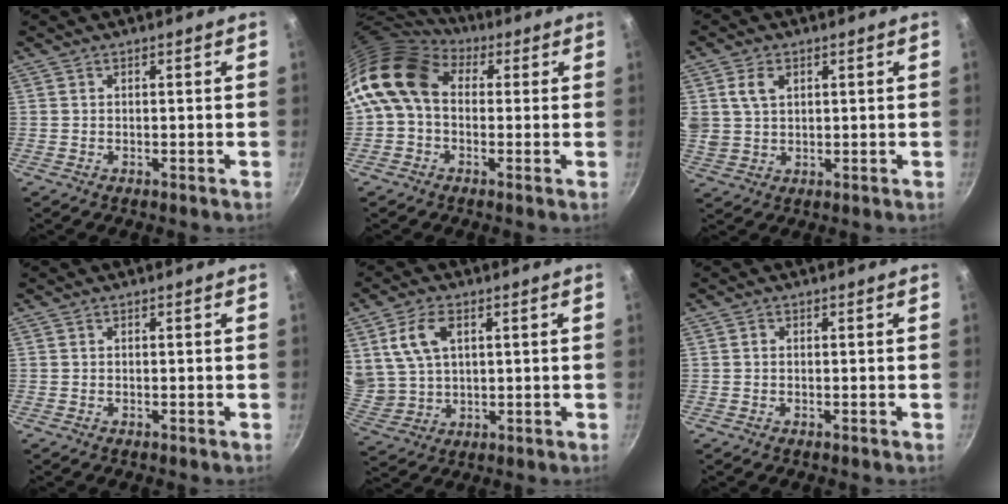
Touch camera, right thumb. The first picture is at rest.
{"total": 11.7, "force": [1.7, 8.8, 7.6], "torque": [-0.124, 0.014, 0.008]}
{"total": 6.2, "force": [2.3, 4.3, 3.8], "torque": [-0.064, -0.002, 0.047]}
{"total": 0.0}
{"total": 10.0, "force": [3.6, 6.5, 6.7], "torque": [-0.116, -0.013, 0.081]}
{"total": 0.6, "force": [0.1, 0.5, 0.3], "torque": [-0.003, 0.004, -0.001]}